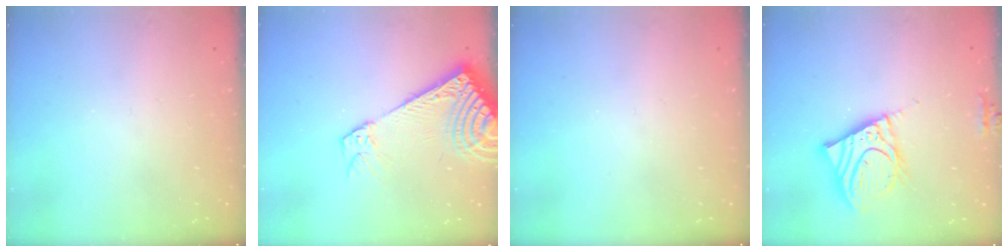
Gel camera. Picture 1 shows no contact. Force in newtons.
{"total": 13.1, "press": 12.9, "slide": 2.4}
{"total": 0.0}
{"total": 13.8, "press": 13.5, "slide": 2.8}